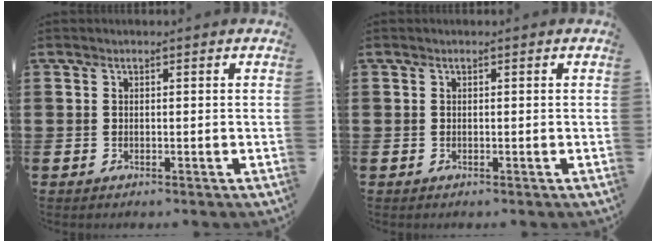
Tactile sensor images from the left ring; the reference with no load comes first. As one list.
[{"total": 0.0}]